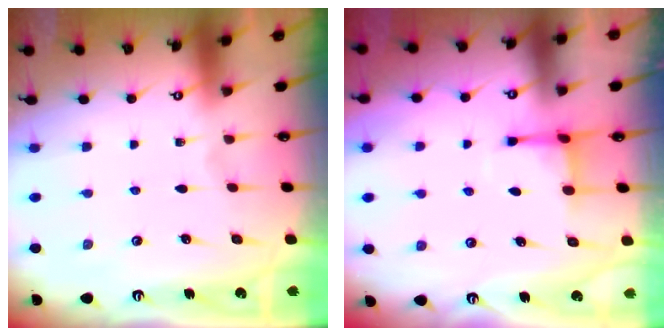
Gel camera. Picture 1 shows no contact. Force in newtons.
{"total": 3.1, "press": 3.0, "slide": 0.9}